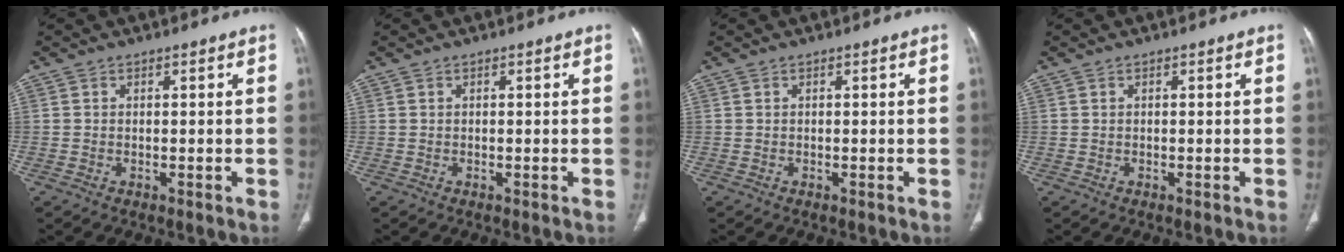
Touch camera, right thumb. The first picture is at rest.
{"total": 0.0}
{"total": 0.0}
{"total": 0.0}